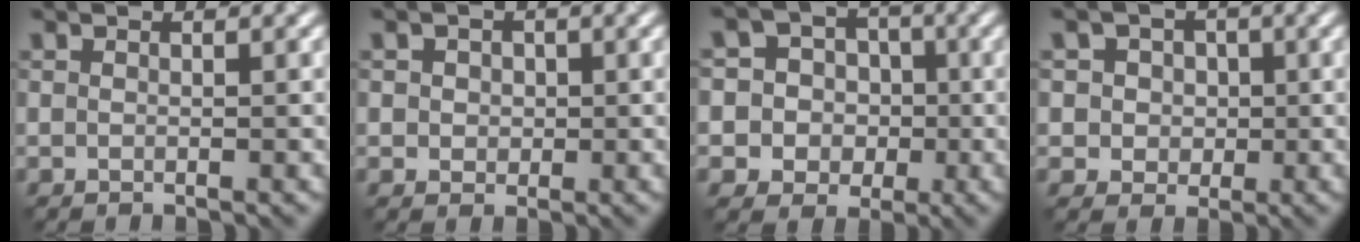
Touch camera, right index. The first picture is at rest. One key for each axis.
{"total": 2.2, "fx": 0.6, "fy": 1.8, "fz": 1.0, "tx": -0.017, "ty": 0.012, "tz": 0.004}
{"total": 7.5, "fx": -0.1, "fy": 7.3, "fz": 1.4, "tx": -0.038, "ty": 0.029, "tz": -0.011}
{"total": 4.1, "fx": 1.1, "fy": 3.8, "fz": 1.4, "tx": -0.012, "ty": 0.013, "tz": 0.011}